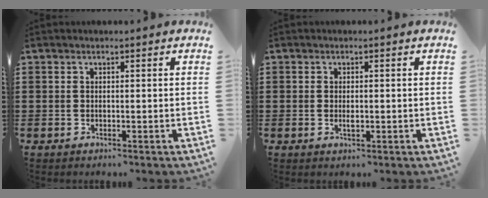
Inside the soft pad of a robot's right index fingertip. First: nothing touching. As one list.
[{"total": 1.3, "force": [-0.1, 0.5, 1.2], "torque": [-0.022, 0.000, -0.002]}]